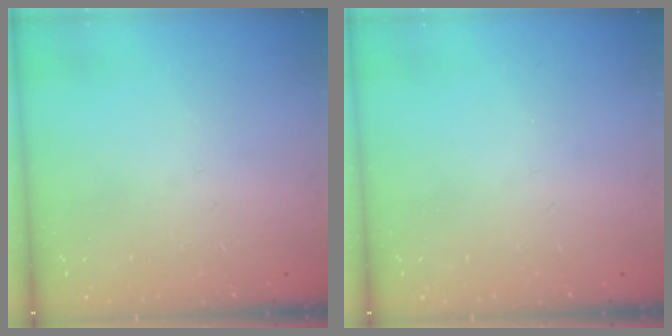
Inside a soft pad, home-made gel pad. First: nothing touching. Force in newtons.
{"total": 0.0}